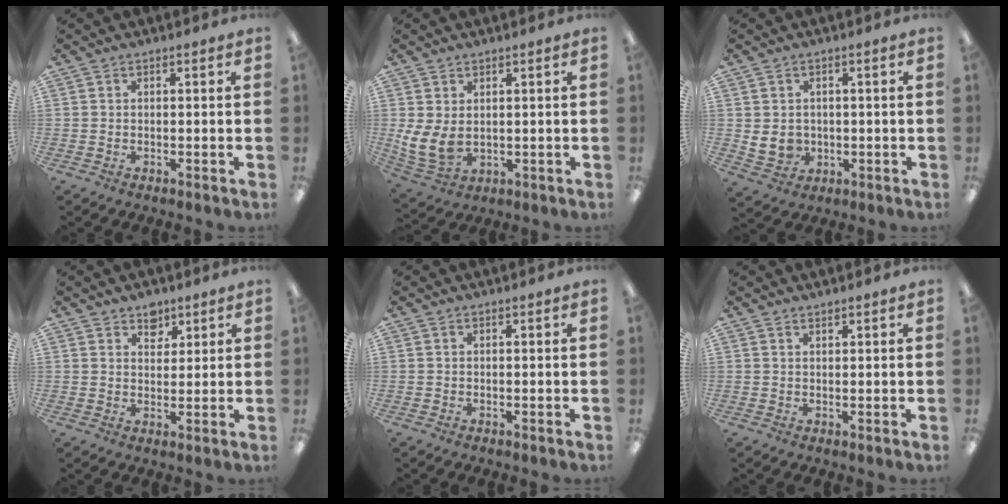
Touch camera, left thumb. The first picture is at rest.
{"total": 7.0, "force": [1.4, 4.7, 5.1], "torque": [-0.114, -0.021, 0.027]}
{"total": 5.2, "force": [0.6, 4.6, 2.3], "torque": [-0.045, -0.003, 0.011]}
{"total": 4.4, "force": [3.3, 2.8, 0.9], "torque": [0.005, -0.017, 0.056]}
{"total": 0.0}
{"total": 1.0, "force": [1.0, 0.2, 0.1], "torque": [-0.003, -0.002, 0.019]}